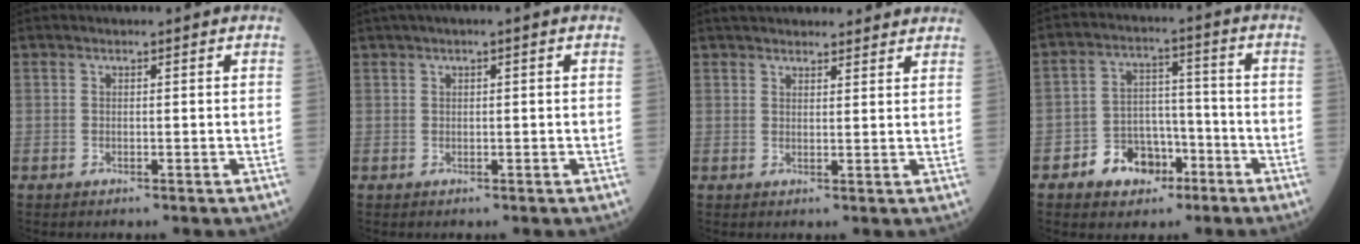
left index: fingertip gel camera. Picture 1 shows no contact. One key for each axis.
{"total": 1.1, "fx": 0.3, "fy": 0.0, "fz": 1.1, "tx": -0.026, "ty": 0.013, "tz": 0.005}
{"total": 11.6, "fx": 10.5, "fy": 2.9, "fz": 3.9, "tx": -0.038, "ty": 0.030, "tz": 0.132}
{"total": 7.8, "fx": -4.5, "fy": 5.5, "fz": 3.3, "tx": -0.061, "ty": 0.019, "tz": -0.070}